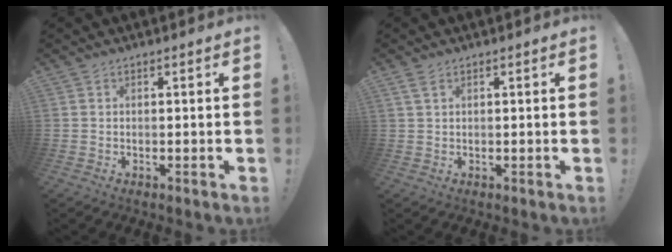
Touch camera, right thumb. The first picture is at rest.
{"total": 2.3, "force": [1.4, 1.0, 1.6], "torque": [-0.038, 0.003, 0.027]}